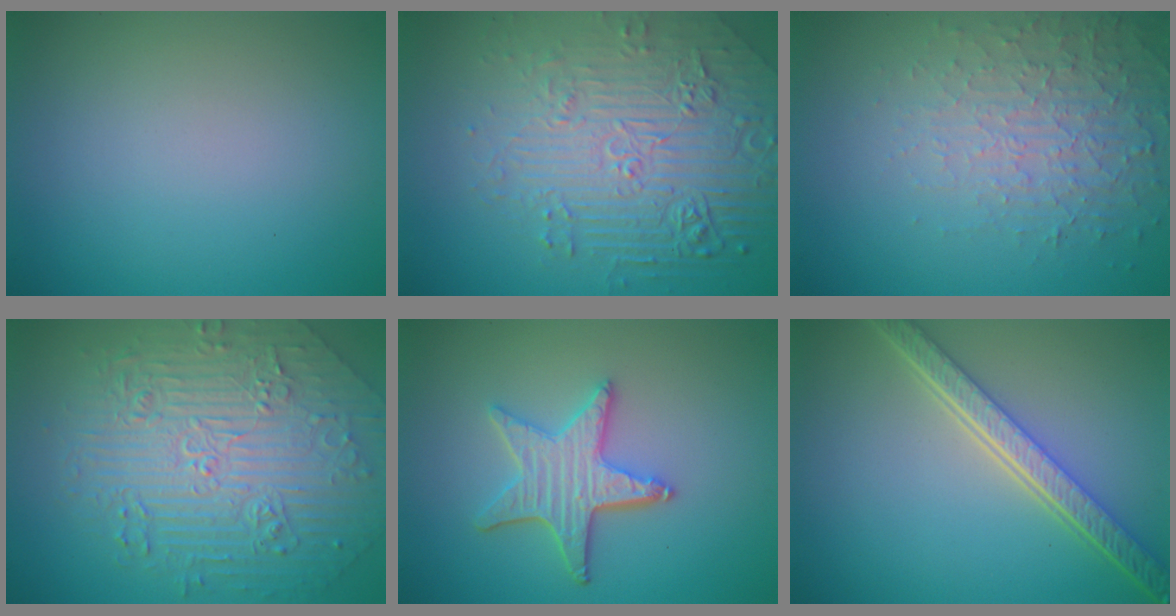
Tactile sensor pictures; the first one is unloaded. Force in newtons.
{"total": 8.1, "press": 5.8, "slide": 5.7}
{"total": 5.1, "press": 3.4, "slide": 3.7}
{"total": 6.9, "press": 6.0, "slide": 3.5}
{"total": 4.1, "press": 3.6, "slide": 2.0}
{"total": 5.6, "press": 4.3, "slide": 3.6}